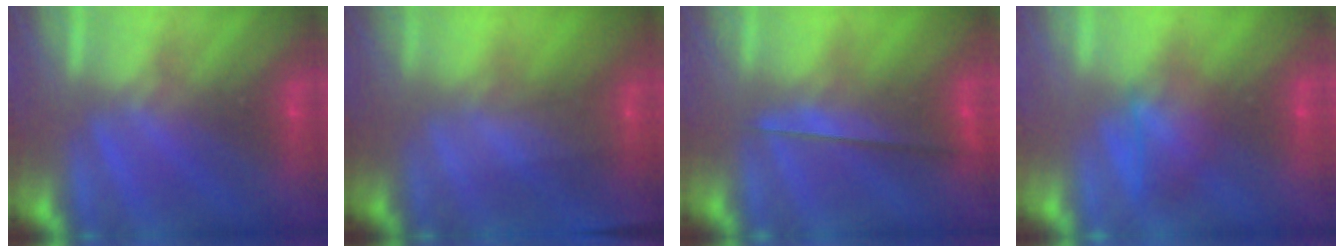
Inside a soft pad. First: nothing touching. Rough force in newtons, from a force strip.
{"total": 4.5}
{"total": 2.3}
{"total": 1.3}